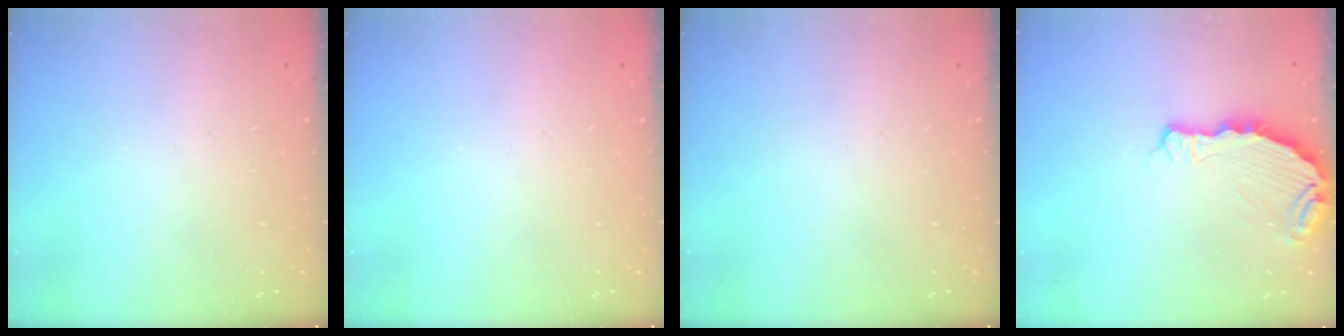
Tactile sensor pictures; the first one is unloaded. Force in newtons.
{"total": 0.0}
{"total": 0.0}
{"total": 6.0, "press": 5.0, "slide": 3.3}